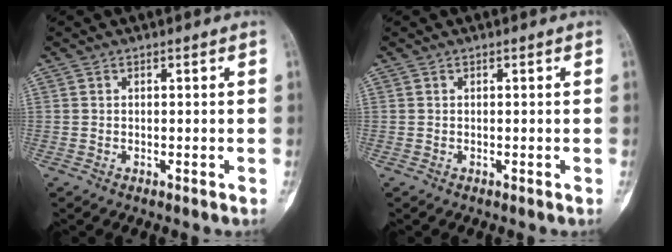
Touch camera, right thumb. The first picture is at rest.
{"total": 0.0}